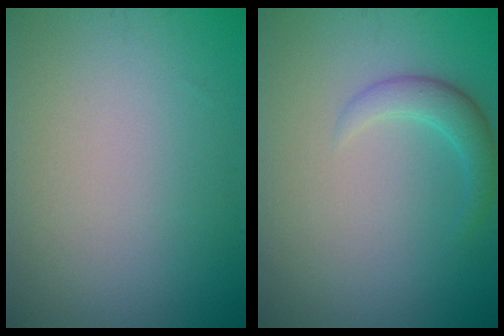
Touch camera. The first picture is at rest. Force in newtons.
{"total": 2.2, "press": 2.2, "slide": 0.2}